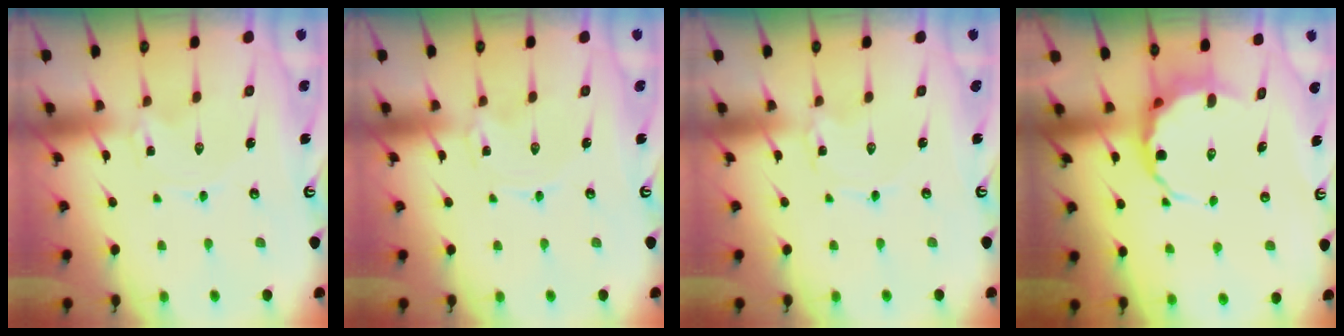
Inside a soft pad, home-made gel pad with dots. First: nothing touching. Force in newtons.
{"total": 0.0}
{"total": 0.6, "press": 0.6, "slide": 0.1}
{"total": 6.4, "press": 6.2, "slide": 1.7}